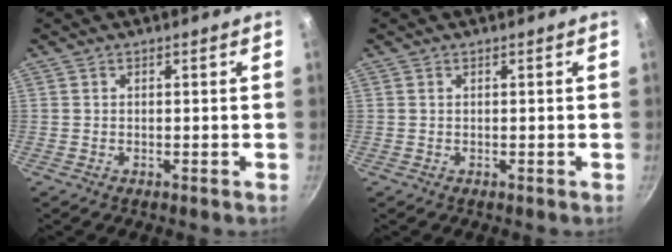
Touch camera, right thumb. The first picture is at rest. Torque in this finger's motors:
{"motor_torque": [0.16, -0.14, -0.35, -0.07, -0.01]}